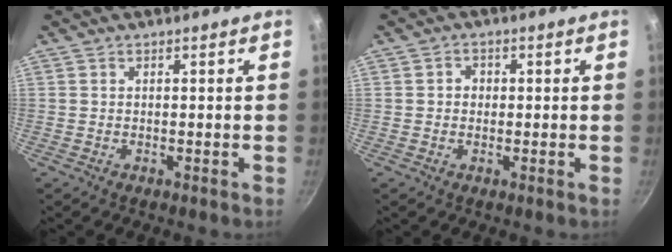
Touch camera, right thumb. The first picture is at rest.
{"total": 2.2, "force": [0.1, 2.0, 1.0], "torque": [-0.005, 0.004, -0.002]}